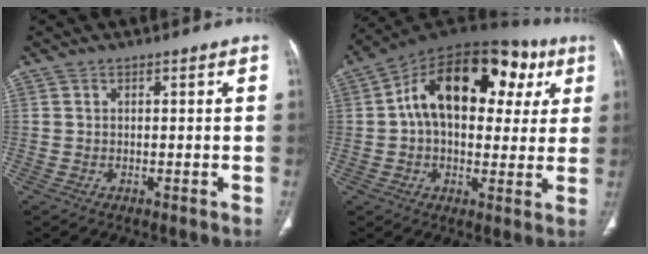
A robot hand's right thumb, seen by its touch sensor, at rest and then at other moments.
{"total": 23.9, "force": [6.4, 14.2, 18.1], "torque": [-0.240, 0.035, 0.088]}